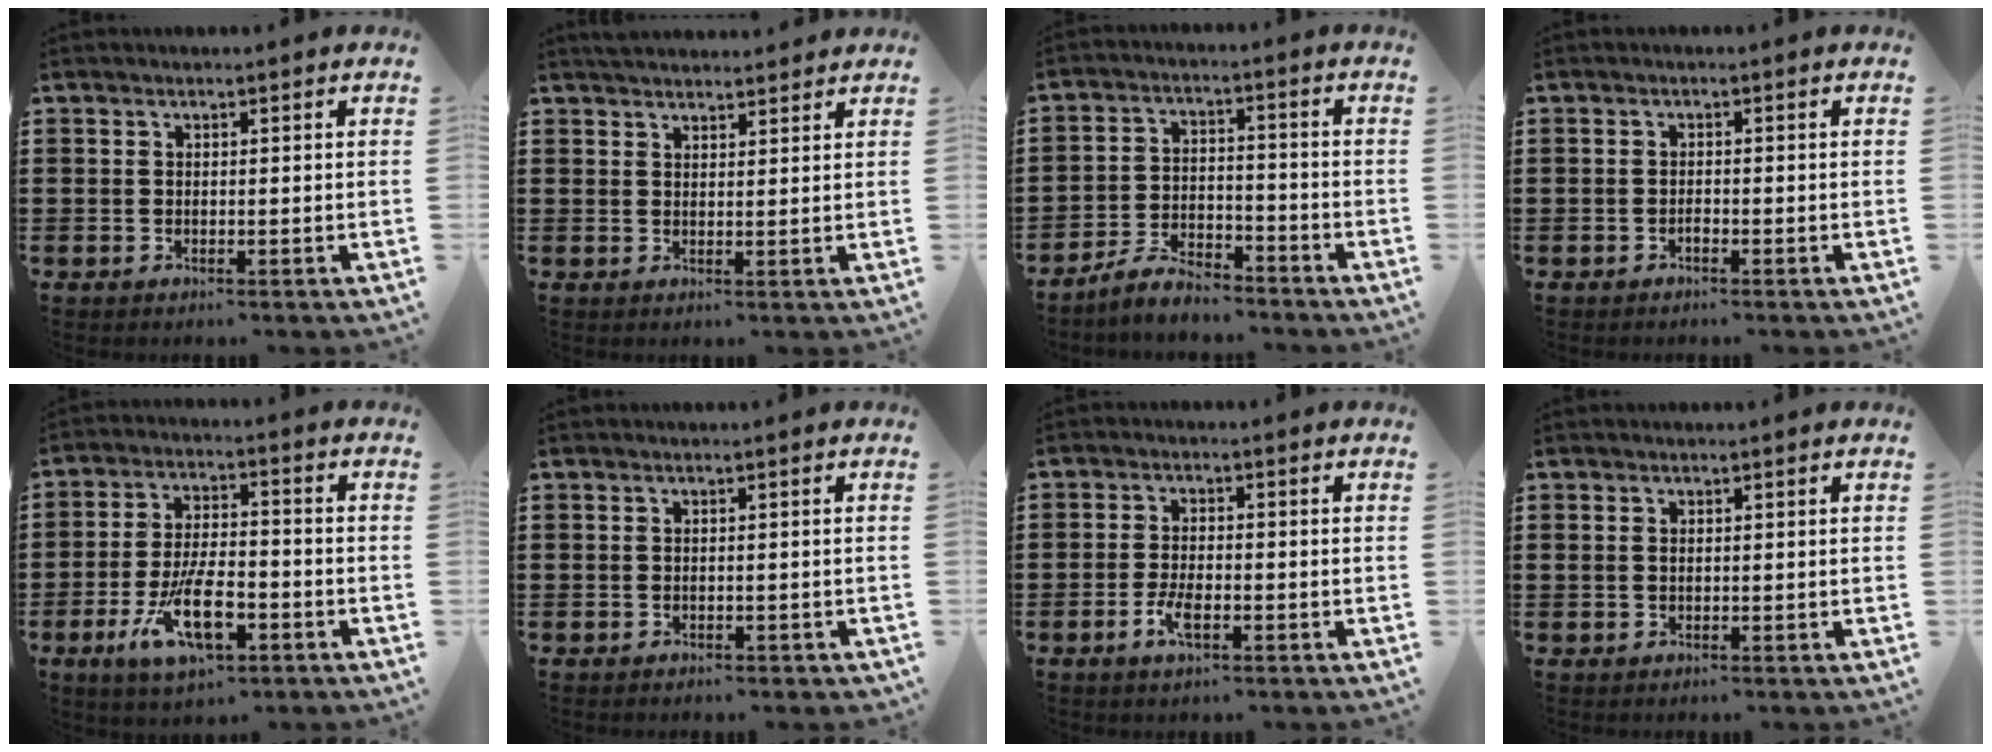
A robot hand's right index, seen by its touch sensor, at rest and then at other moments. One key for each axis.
{"total": 2.0, "fx": 2.0, "fy": 0.0, "fz": -0.1, "tx": -0.002, "ty": 0.000, "tz": 0.040}
{"total": 5.6, "fx": -5.3, "fy": 0.8, "fz": 1.6, "tx": -0.040, "ty": 0.002, "tz": -0.104}
{"total": 0.8, "fx": -0.7, "fy": 0.2, "fz": 0.4, "tx": -0.011, "ty": -0.003, "tz": -0.011}
{"total": 10.4, "fx": -4.2, "fy": 4.1, "fz": 8.6, "tx": -0.166, "ty": -0.005, "tz": -0.076}
{"total": 0.5, "fx": -0.5, "fy": 0.1, "fz": 0.0, "tx": -0.004, "ty": -0.002, "tz": -0.012}
{"total": 3.8, "fx": -1.7, "fy": 1.4, "fz": 3.1, "tx": -0.067, "ty": -0.002, "tz": -0.033}
{"total": 0.6, "fx": 0.1, "fy": 0.4, "fz": 0.4, "tx": -0.010, "ty": 0.002, "tz": 0.003}